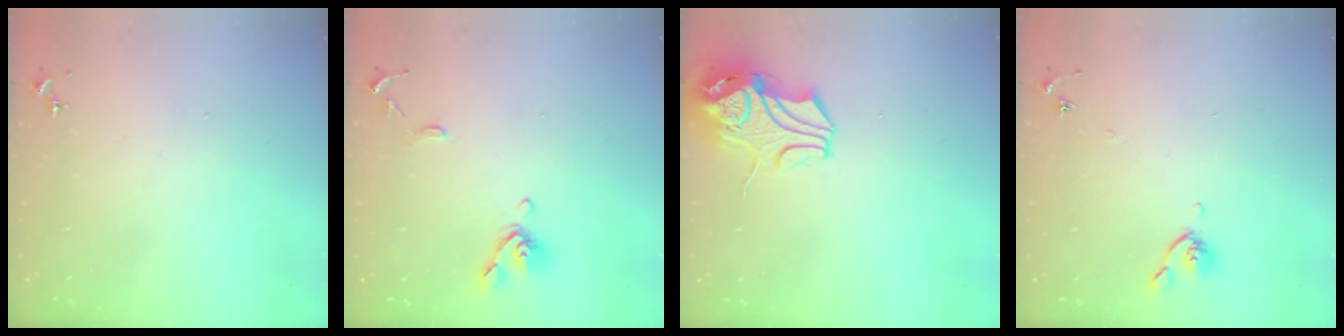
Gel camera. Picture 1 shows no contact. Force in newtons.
{"total": 10.3, "press": 10.2, "slide": 1.3}
{"total": 10.9, "press": 10.8, "slide": 1.6}
{"total": 5.0, "press": 4.9, "slide": 0.8}